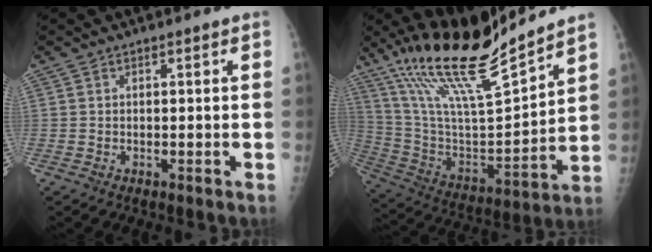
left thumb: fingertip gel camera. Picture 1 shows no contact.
{"total": 21.2, "force": [17.1, 2.8, 12.2], "torque": [-0.192, -0.084, 0.320]}